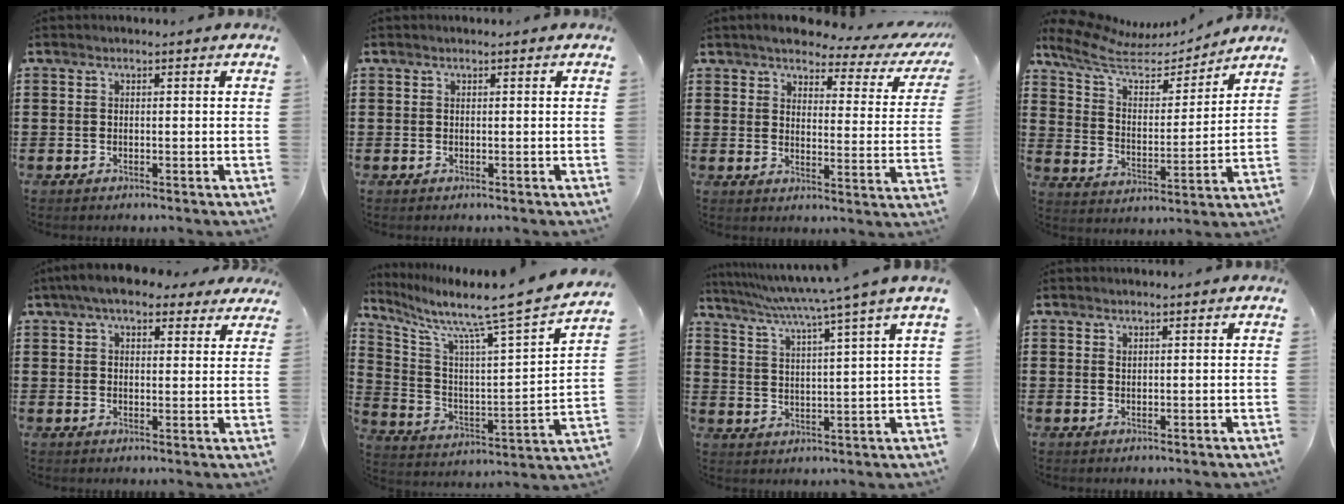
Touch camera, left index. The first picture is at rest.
{"total": 0.0}
{"total": 4.2, "force": [3.7, 0.8, 1.9], "torque": [-0.053, -0.022, 0.056]}
{"total": 8.5, "force": [6.7, 3.0, 4.2], "torque": [-0.112, -0.033, 0.114]}
{"total": 6.1, "force": [4.9, 2.0, 3.2], "torque": [-0.076, 0.004, 0.090]}
{"total": 8.8, "force": [7.5, -0.1, 4.7], "torque": [-0.119, -0.068, 0.110]}
{"total": 5.5, "force": [4.4, -1.7, 2.9], "torque": [-0.074, -0.041, 0.065]}
{"total": 0.7, "force": [0.7, 0.2, 0.2], "torque": [-0.006, 0.000, 0.014]}